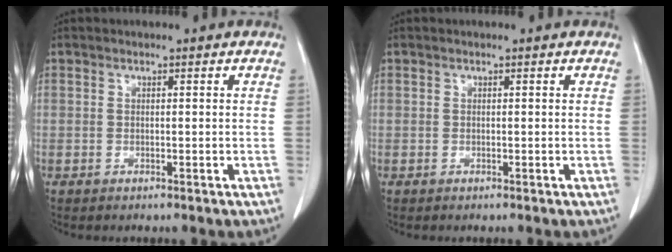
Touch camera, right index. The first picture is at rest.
{"total": 0.0}